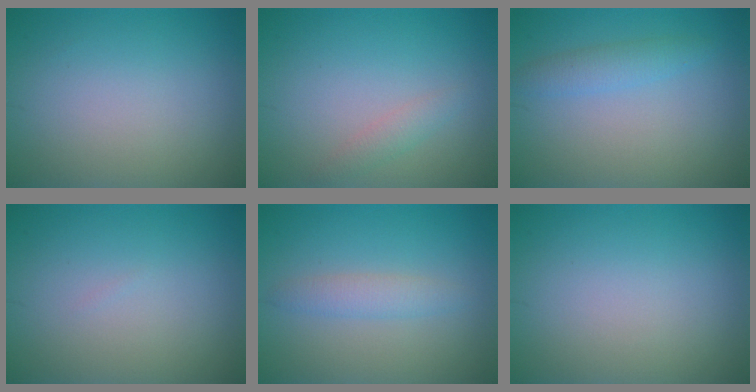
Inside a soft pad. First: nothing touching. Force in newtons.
{"total": 1.3, "press": 1.3, "slide": 0.1}
{"total": 2.0, "press": 1.9, "slide": 0.2}
{"total": 0.0}
{"total": 1.9, "press": 1.9, "slide": 0.1}
{"total": 0.0}